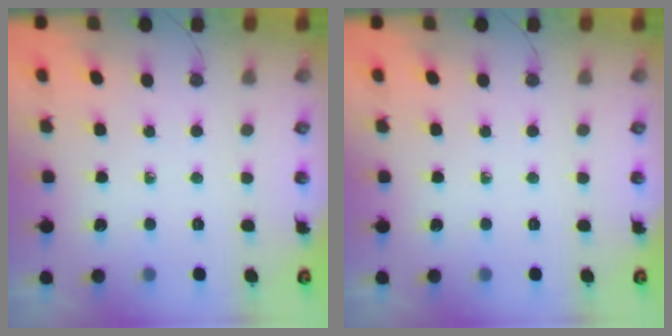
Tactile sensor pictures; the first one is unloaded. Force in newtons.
{"total": 0.0}